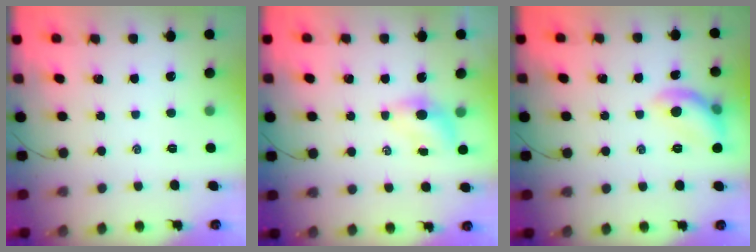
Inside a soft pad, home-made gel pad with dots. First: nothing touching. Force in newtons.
{"total": 4.3, "press": 4.1, "slide": 1.0}
{"total": 9.5, "press": 9.4, "slide": 1.3}